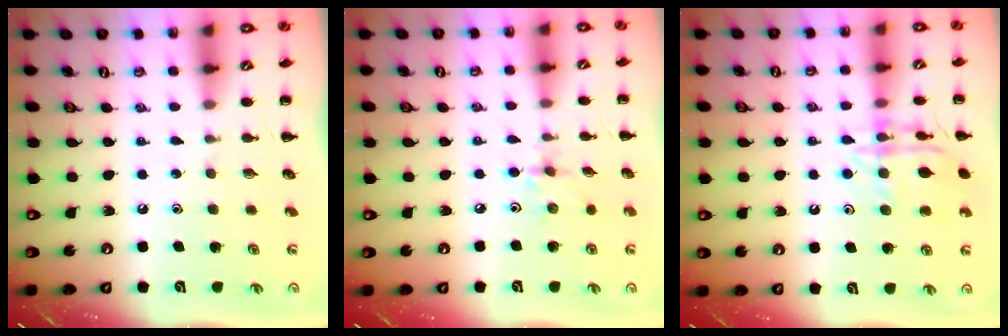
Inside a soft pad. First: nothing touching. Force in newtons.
{"total": 2.4, "press": 2.4, "slide": 0.5}
{"total": 14.2, "press": 14.1, "slide": 0.9}